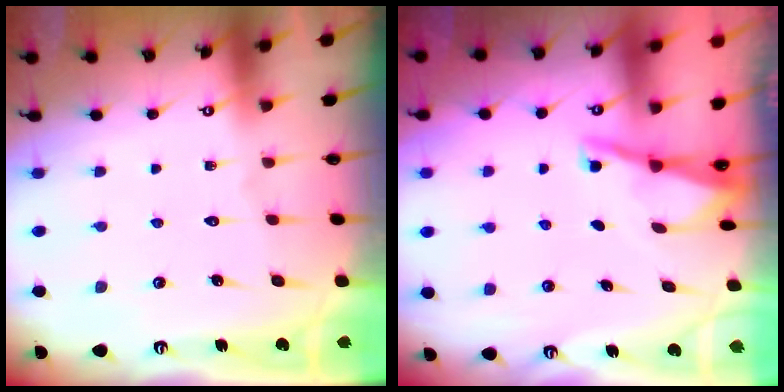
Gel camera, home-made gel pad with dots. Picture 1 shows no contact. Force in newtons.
{"total": 2.9, "press": 2.8, "slide": 0.3}